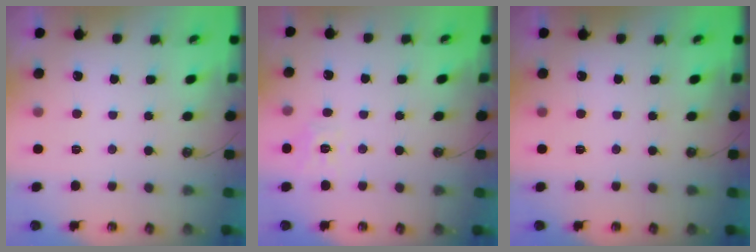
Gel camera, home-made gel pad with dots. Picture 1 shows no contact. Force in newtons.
{"total": 7.7, "press": 7.6, "slide": 0.8}
{"total": 0.0}